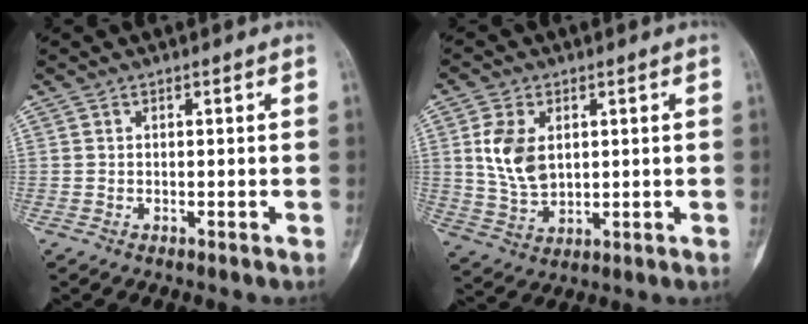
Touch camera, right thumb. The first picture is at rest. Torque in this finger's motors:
{"motor_torque": [0.45, 0.94, 0.75, -0.10, 0.31]}